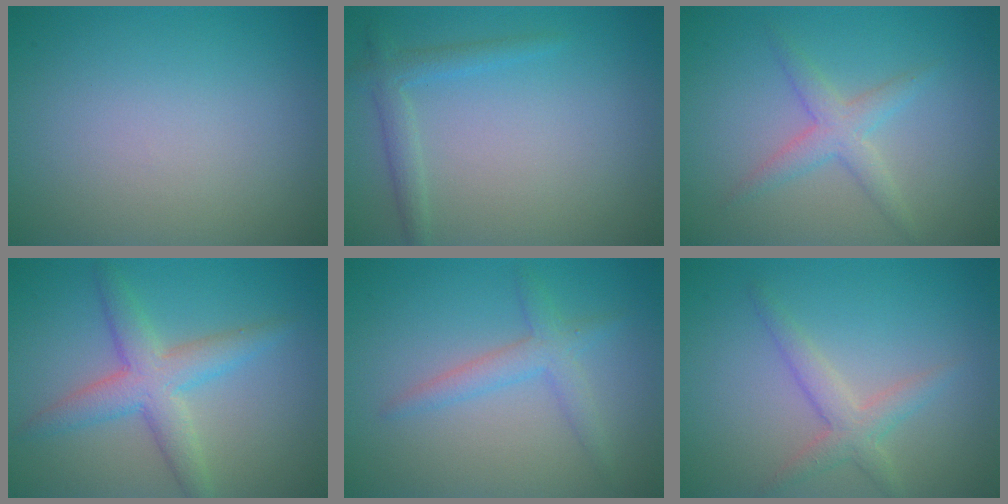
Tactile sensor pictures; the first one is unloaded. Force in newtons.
{"total": 1.2, "press": 1.2, "slide": 0.1}
{"total": 2.5, "press": 2.5, "slide": 0.0}
{"total": 4.4, "press": 4.4, "slide": 0.0}
{"total": 2.4, "press": 2.4, "slide": 0.3}
{"total": 2.5, "press": 2.5, "slide": 0.2}